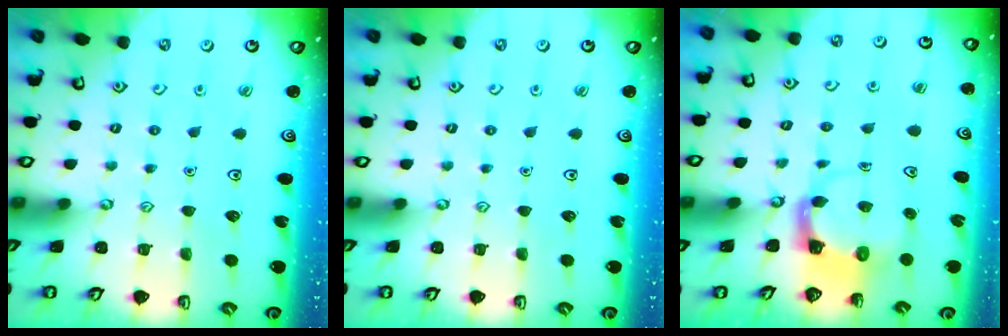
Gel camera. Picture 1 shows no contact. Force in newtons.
{"total": 0.0}
{"total": 3.7, "press": 3.7, "slide": 0.6}